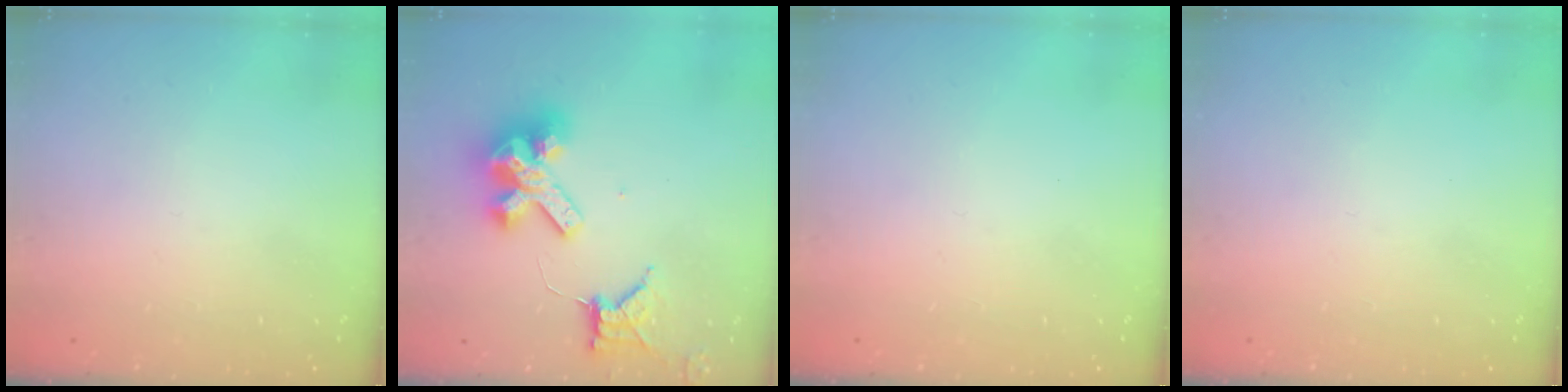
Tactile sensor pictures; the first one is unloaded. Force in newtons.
{"total": 13.7, "press": 13.6, "slide": 1.8}
{"total": 0.0}
{"total": 0.0}